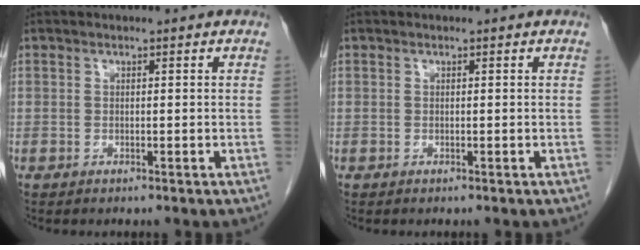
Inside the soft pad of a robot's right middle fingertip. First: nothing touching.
{"total": 0.0}